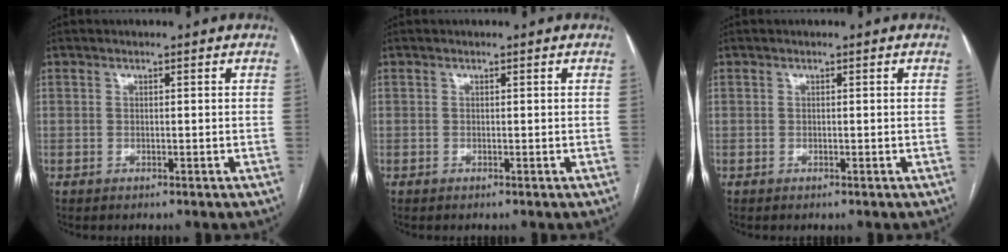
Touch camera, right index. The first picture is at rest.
{"total": 0.0}
{"total": 0.0}